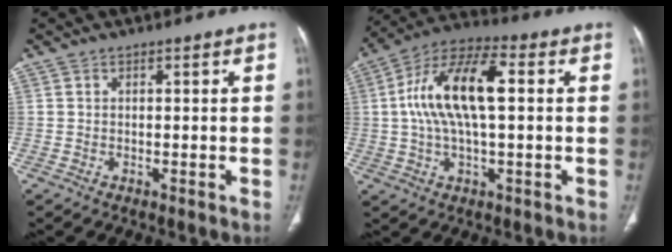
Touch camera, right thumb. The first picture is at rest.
{"total": 15.7, "force": [2.0, 6.5, 14.1], "torque": [-0.275, 0.032, 0.029]}